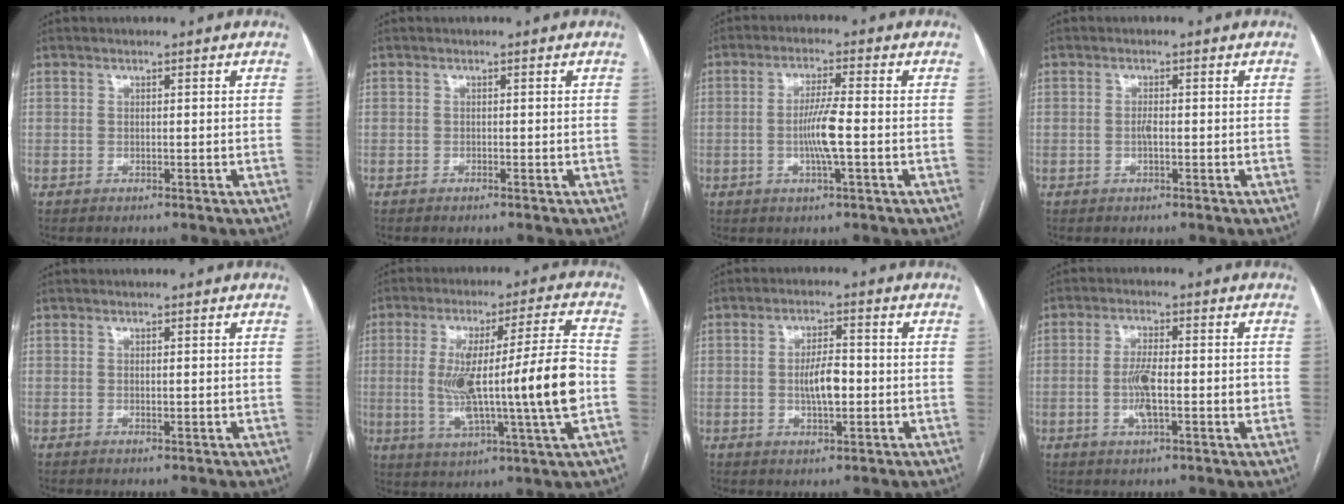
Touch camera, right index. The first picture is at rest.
{"total": 0.0}
{"total": 5.7, "force": [-1.0, 0.0, 5.6], "torque": [-0.112, -0.004, -0.020]}
{"total": 1.2, "force": [-0.3, 0.3, 1.2], "torque": [-0.023, 0.000, -0.005]}
{"total": 0.9, "force": [-0.1, 0.2, 0.9], "torque": [-0.017, -0.003, 0.001]}
{"total": 17.7, "force": [-1.4, 0.1, 17.6], "torque": [-0.309, 0.007, -0.023]}
{"total": 5.5, "force": [-0.6, 1.8, 5.2], "torque": [-0.097, 0.004, -0.009]}
{"total": 6.6, "force": [-0.9, 1.8, 6.3], "torque": [-0.121, 0.007, -0.015]}